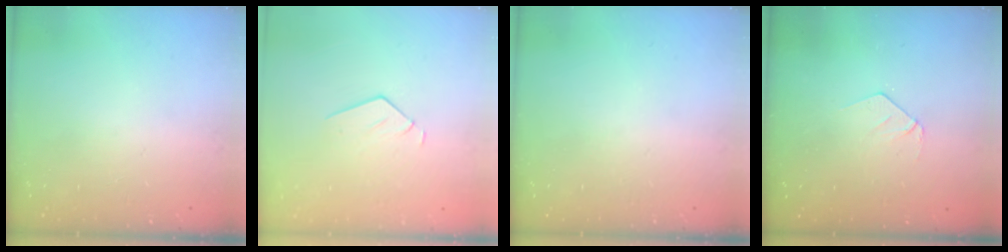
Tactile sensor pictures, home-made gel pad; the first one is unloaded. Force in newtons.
{"total": 3.5, "press": 3.4, "slide": 0.2}
{"total": 0.0}
{"total": 3.5, "press": 3.5, "slide": 0.2}